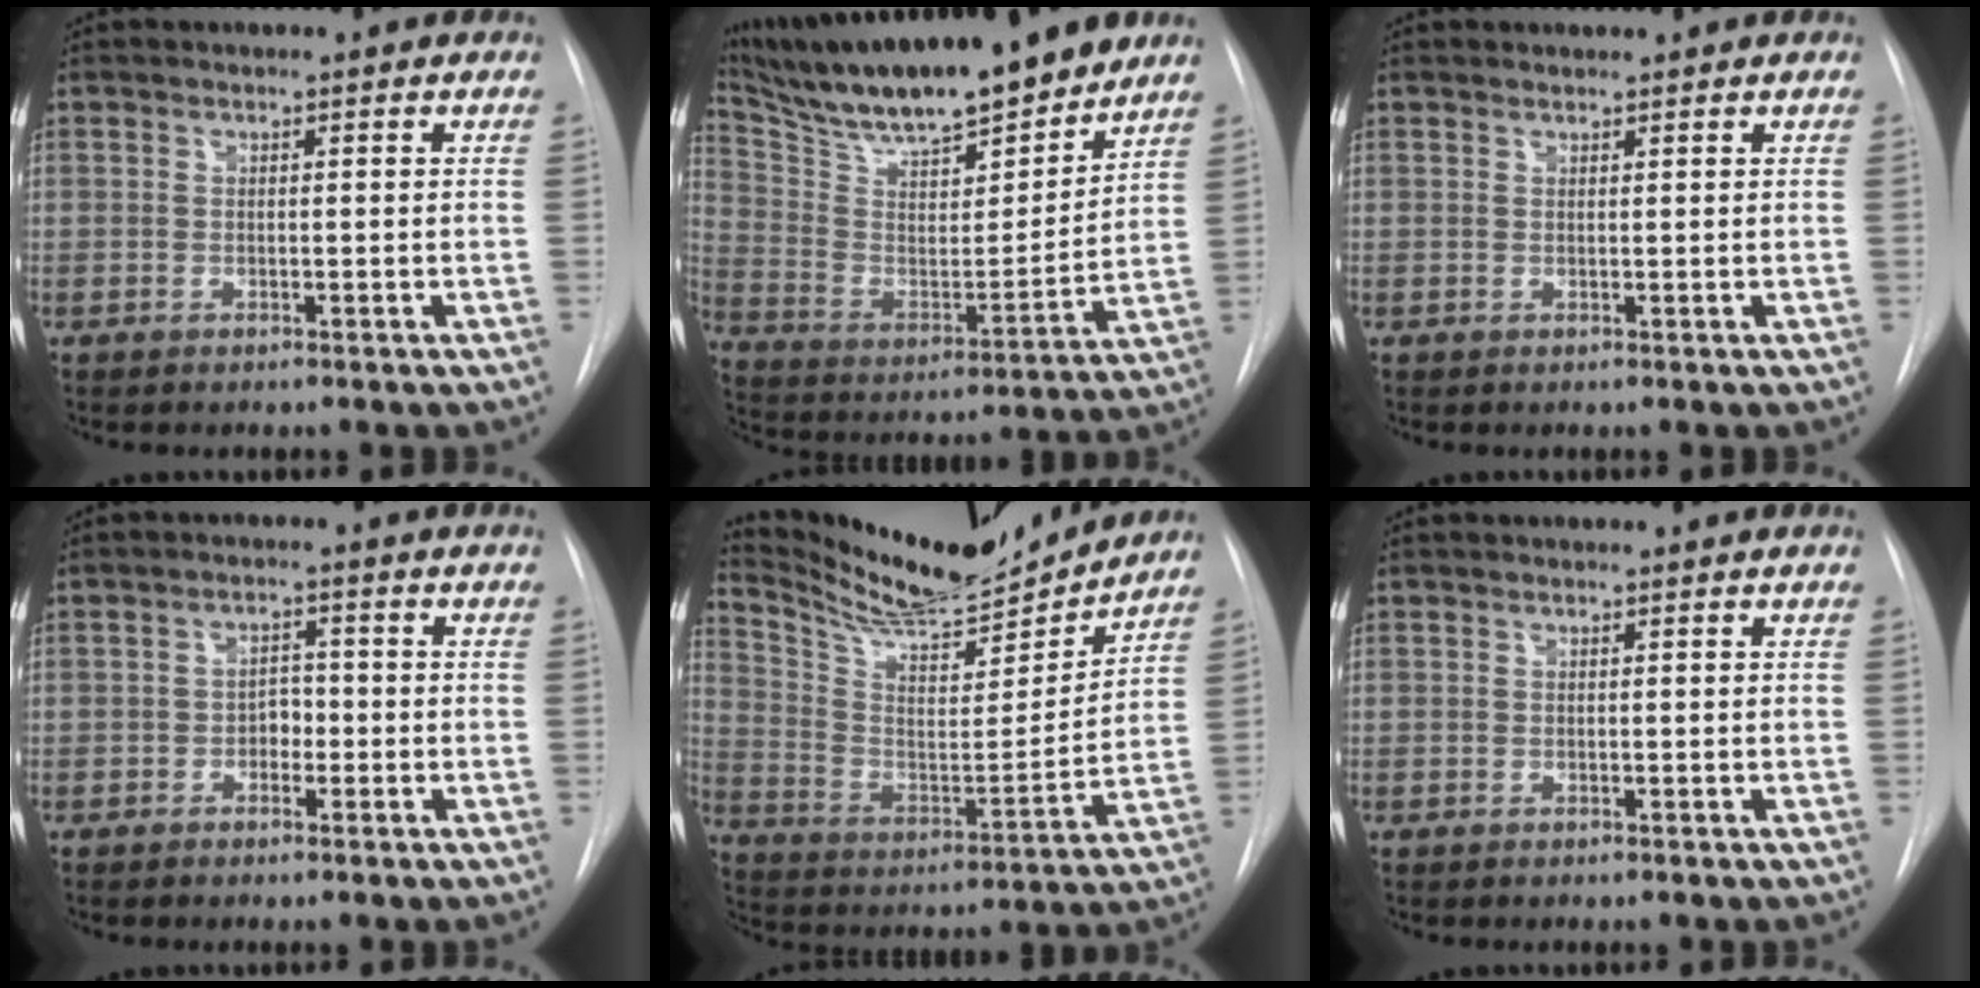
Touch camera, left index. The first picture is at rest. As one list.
[{"total": 23.5, "force": [19.9, 3.8, 11.9], "torque": [-0.216, -0.004, 0.324]}, {"total": 0.9, "force": [0.9, 0.1, 0.0], "torque": [-0.009, 0.007, 0.018]}, {"total": 2.5, "force": [-0.9, 1.7, 1.6], "torque": [-0.018, 0.008, -0.017]}, {"total": 17.9, "force": [16.9, 1.6, 5.7], "torque": [-0.115, -0.021, 0.275]}, {"total": 0.0}]